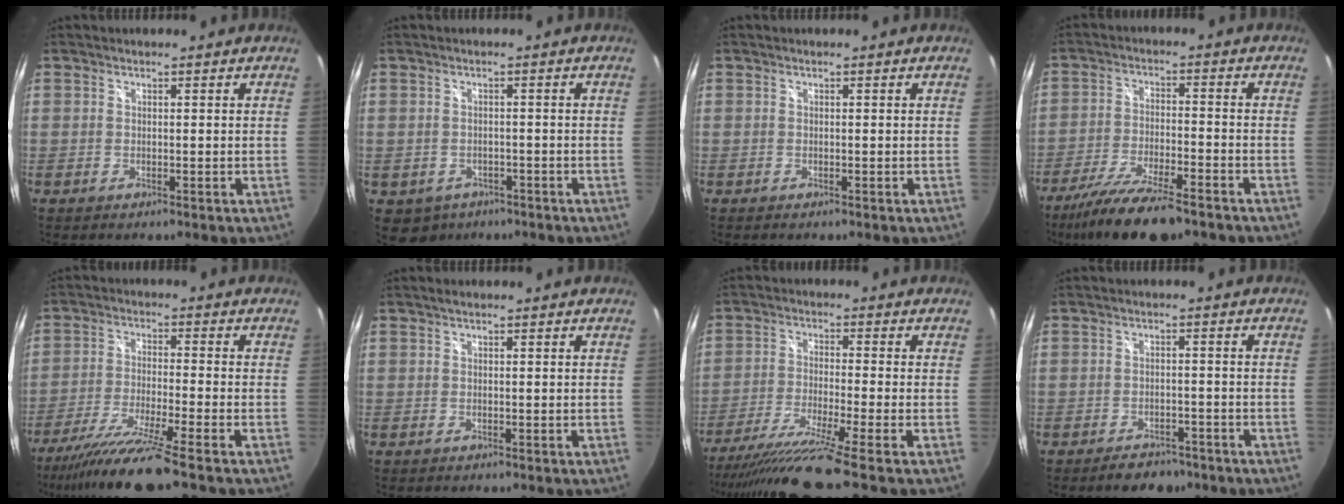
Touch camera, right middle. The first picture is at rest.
{"total": 4.8, "force": [-2.4, 3.9, 1.5], "torque": [-0.042, -0.009, -0.026]}
{"total": 0.0}
{"total": 13.7, "force": [-10.6, 2.7, 8.2], "torque": [-0.175, -0.031, -0.187]}
{"total": 11.7, "force": [-9.4, -1.7, 6.7], "torque": [-0.144, -0.029, -0.169]}
{"total": 0.8, "force": [0.5, 0.2, 0.6], "torque": [-0.010, 0.005, 0.005]}
{"total": 10.8, "force": [-8.8, -2.9, 5.6], "torque": [-0.117, -0.032, -0.157]}
{"total": 5.1, "force": [-3.9, 2.5, 2.0], "torque": [-0.042, 0.004, -0.052]}